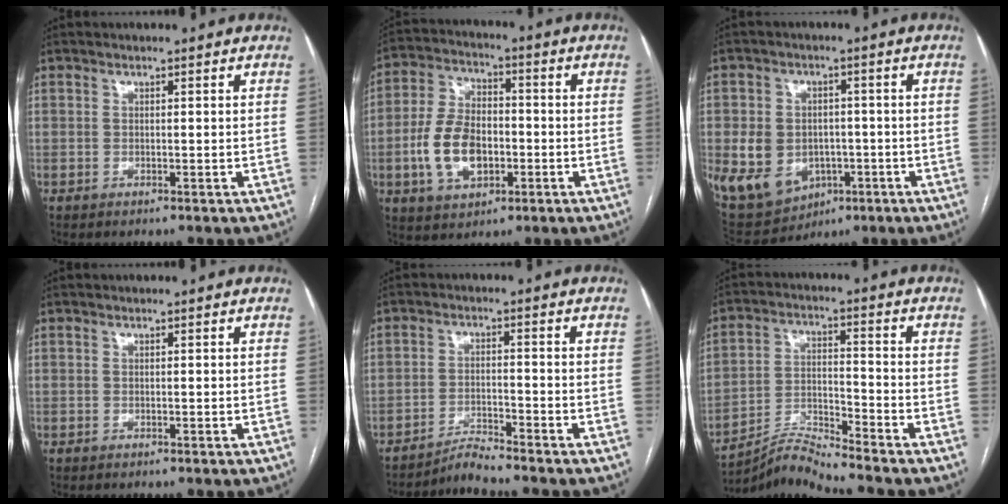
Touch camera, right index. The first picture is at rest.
{"total": 11.1, "force": [-2.6, 6.6, 8.6], "torque": [-0.184, 0.015, -0.043]}
{"total": 13.2, "force": [-3.4, 10.6, 7.1], "torque": [-0.154, 0.013, -0.031]}
{"total": 0.0}
{"total": 3.9, "force": [-3.6, -1.5, -0.3], "torque": [0.001, -0.013, -0.061]}
{"total": 7.3, "force": [-6.9, -2.0, 1.0], "torque": [-0.033, 0.005, -0.126]}